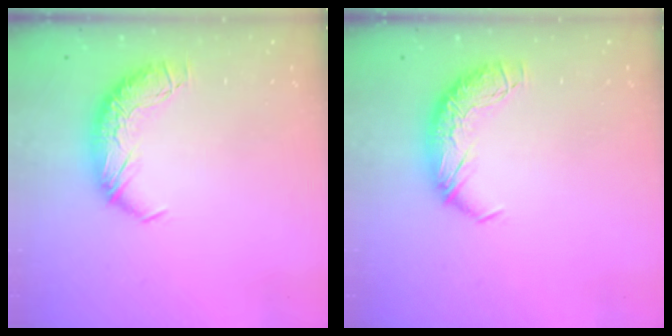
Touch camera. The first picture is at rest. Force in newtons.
{"total": 0.0}